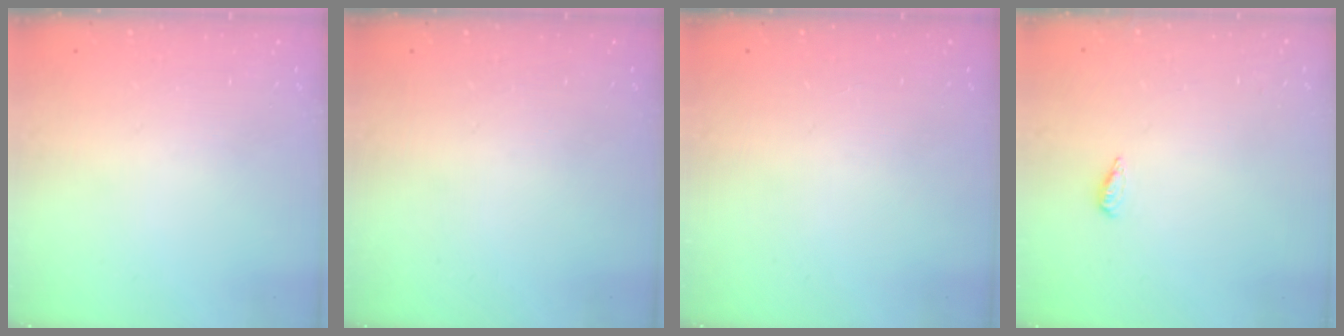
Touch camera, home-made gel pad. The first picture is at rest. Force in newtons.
{"total": 0.0}
{"total": 0.0}
{"total": 3.1, "press": 3.0, "slide": 0.6}